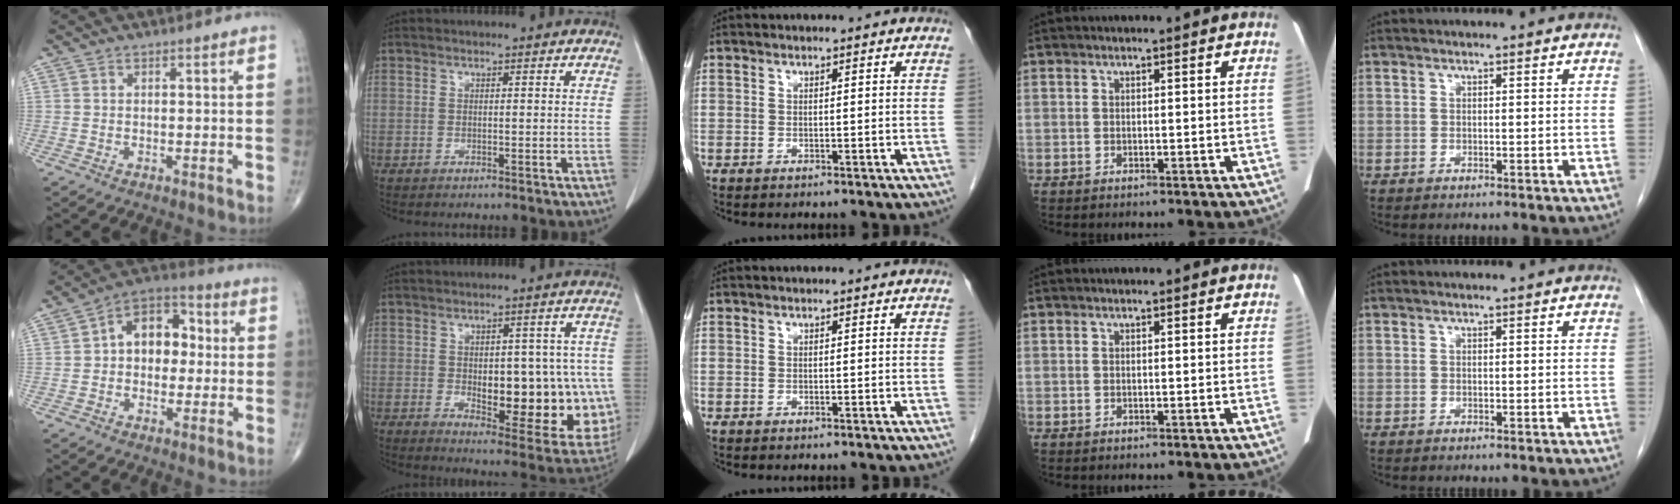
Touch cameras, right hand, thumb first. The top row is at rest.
{"thumb": {"total": 11.3, "force": [0.9, 7.9, 8.0], "torque": [-0.086, 0.030, 0.001]}, "index": {"total": 19.2, "force": [-2.3, 8.4, 17.1], "torque": [-0.171, 0.017, 0.001]}}